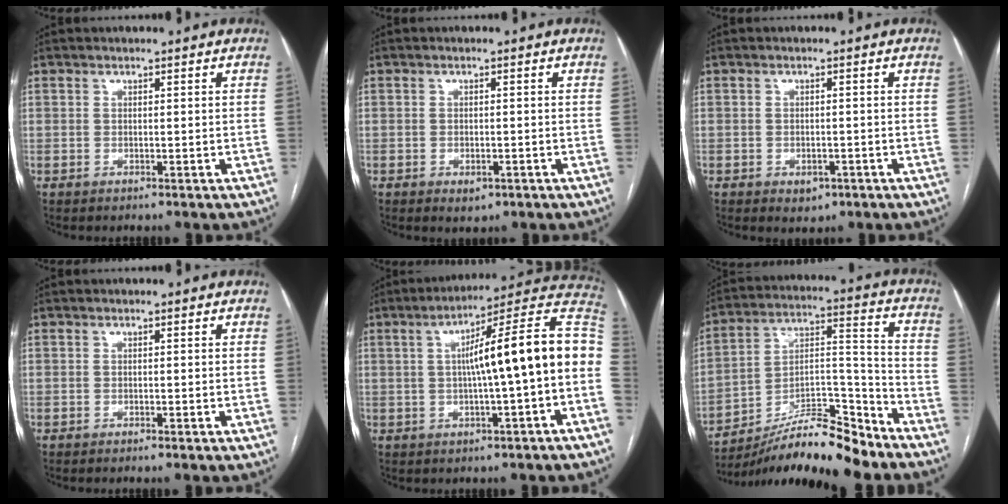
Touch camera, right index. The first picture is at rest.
{"total": 2.1, "force": [-1.1, 1.2, 1.4], "torque": [-0.017, 0.000, -0.008]}
{"total": 2.5, "force": [-1.3, 1.6, 1.3], "torque": [-0.013, 0.002, -0.008]}
{"total": 0.8, "force": [-0.6, -0.2, 0.4], "torque": [-0.008, 0.002, -0.010]}
{"total": 16.5, "force": [0.1, 0.3, 16.5], "torque": [-0.231, 0.042, -0.003]}
{"total": 15.9, "force": [-13.9, 1.9, 7.5], "torque": [-0.122, 0.033, -0.238]}